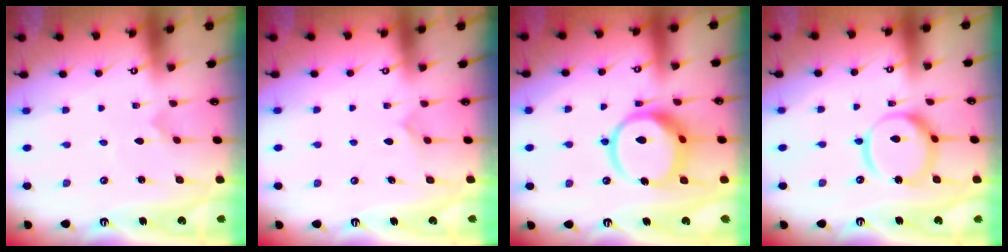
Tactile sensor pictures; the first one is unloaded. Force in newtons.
{"total": 5.9, "press": 5.9, "slide": 0.1}
{"total": 16.2, "press": 16.1, "slide": 1.8}
{"total": 12.9, "press": 12.9, "slide": 1.4}